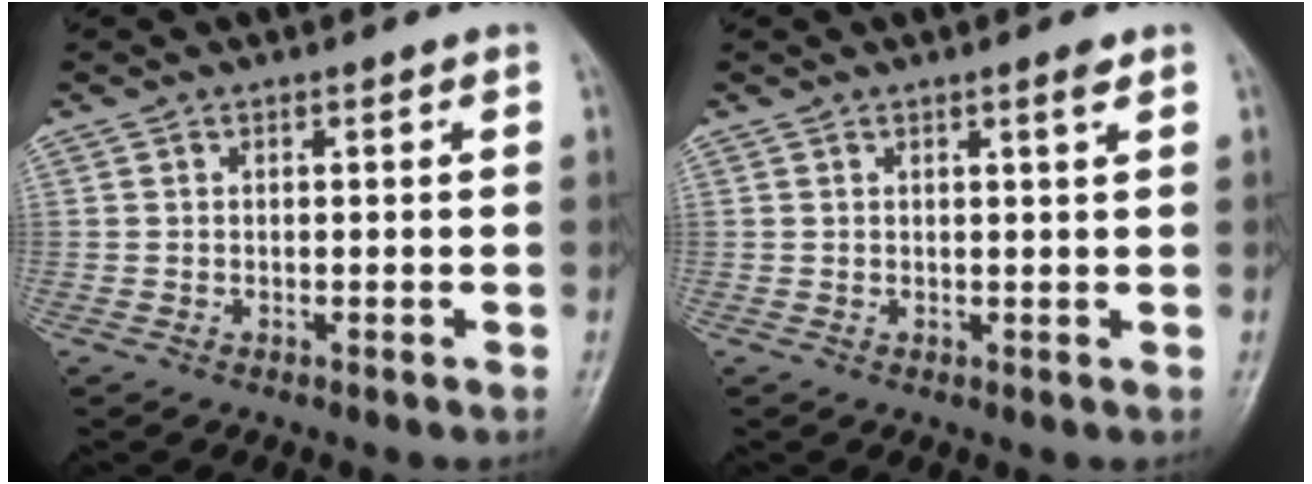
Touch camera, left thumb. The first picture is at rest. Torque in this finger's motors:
{"motor_torque": [-0.09, -0.03, 0.02, 0.10, -0.02]}